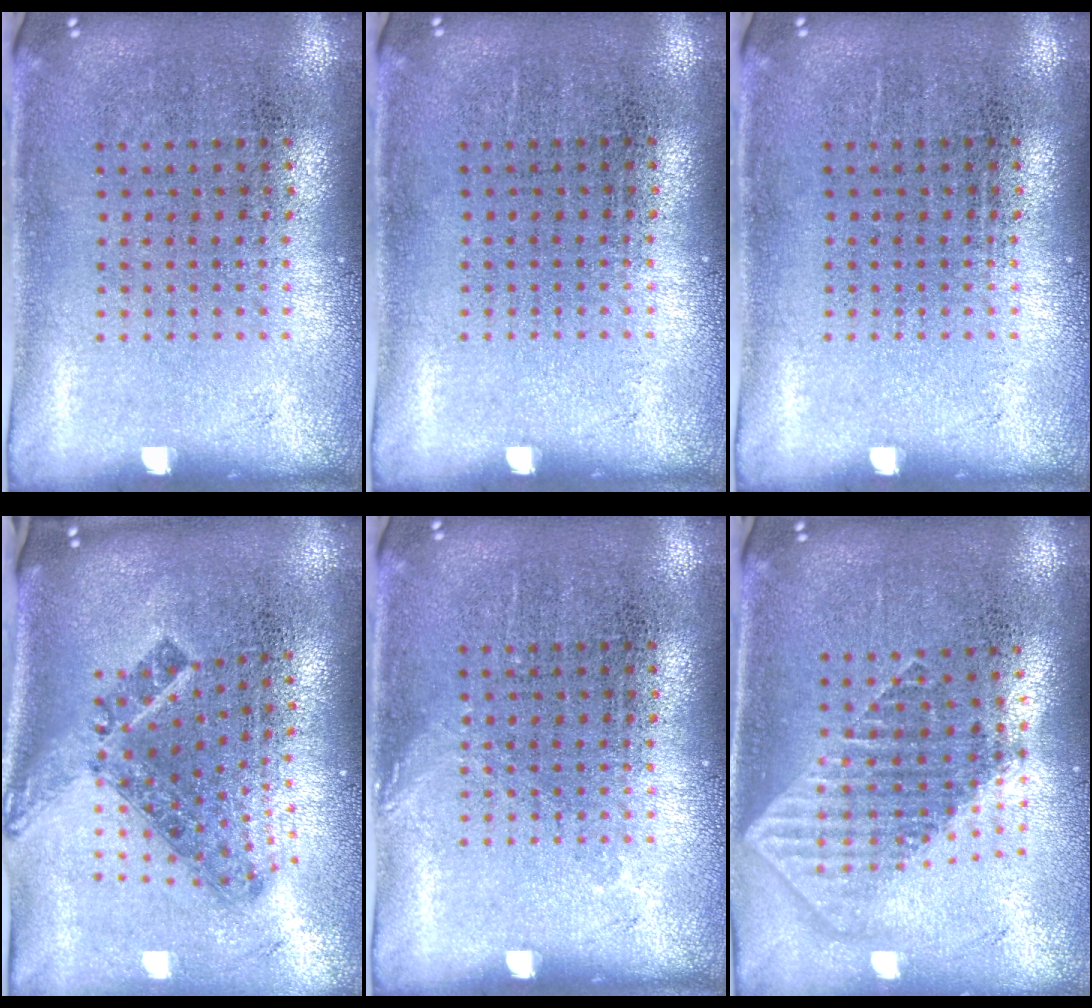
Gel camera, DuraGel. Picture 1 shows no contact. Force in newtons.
{"total": 0.0}
{"total": 0.0}
{"total": 1.7, "press": 1.2, "slide": 1.1}
{"total": 0.6, "press": 0.6, "slide": 0.1}
{"total": 1.8, "press": 1.5, "slide": 1.1}